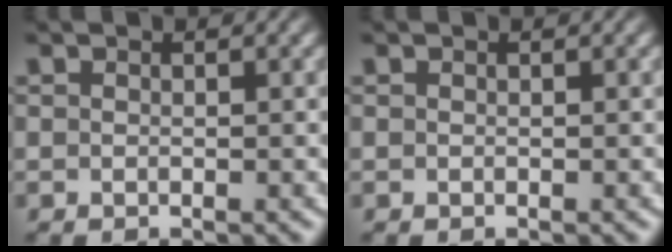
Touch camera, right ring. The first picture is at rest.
{"total": 0.0}